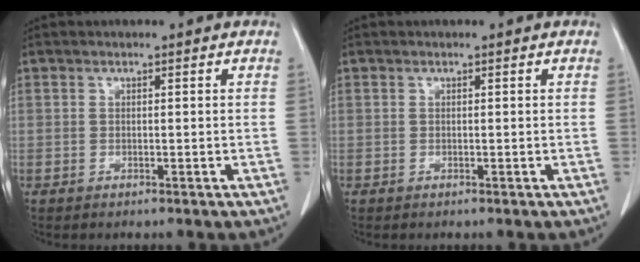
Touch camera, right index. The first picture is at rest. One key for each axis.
{"total": 0.0}